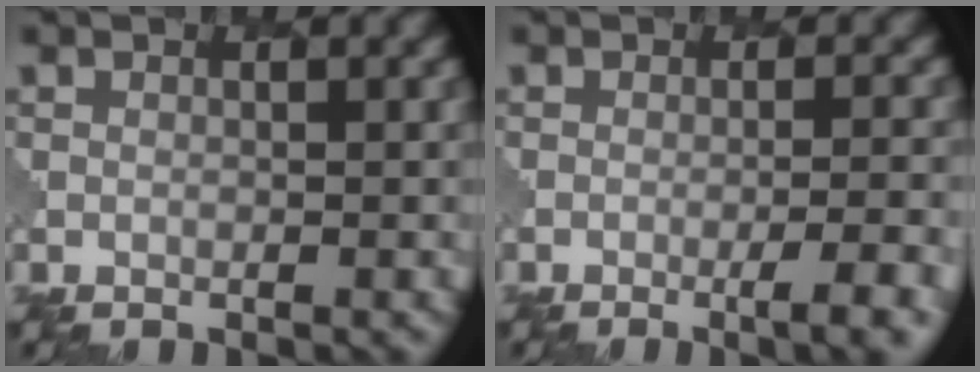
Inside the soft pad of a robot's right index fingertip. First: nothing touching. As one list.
[{"total": 4.8, "force": [-2.1, 1.3, 4.1], "torque": [-0.043, 0.008, -0.027]}]